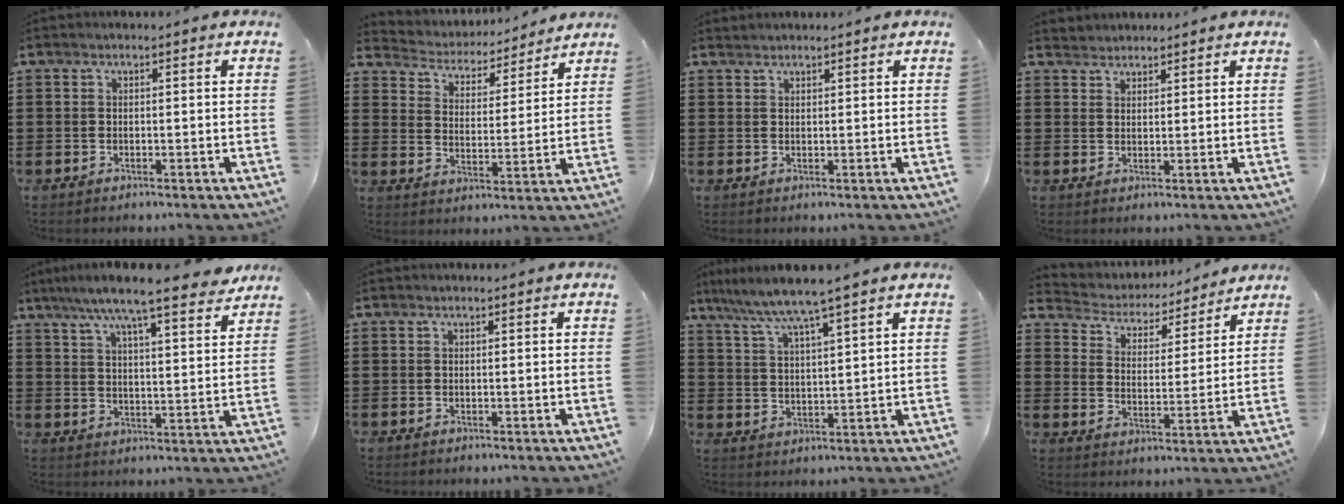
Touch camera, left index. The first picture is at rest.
{"total": 4.3, "force": [4.3, 0.7, 0.1], "torque": [-0.030, -0.033, 0.069]}
{"total": 1.0, "force": [1.0, 0.1, -0.1], "torque": [-0.001, 0.000, 0.020]}
{"total": 1.9, "force": [1.8, 0.5, -0.4], "torque": [0.003, 0.004, 0.036]}
{"total": 8.4, "force": [7.2, 0.2, 4.3], "torque": [-0.102, -0.032, 0.122]}
{"total": 0.0}
{"total": 5.8, "force": [4.9, -0.6, 3.0], "torque": [-0.078, -0.027, 0.080]}
{"total": 4.2, "force": [4.1, 0.7, 0.1], "torque": [-0.030, -0.032, 0.065]}